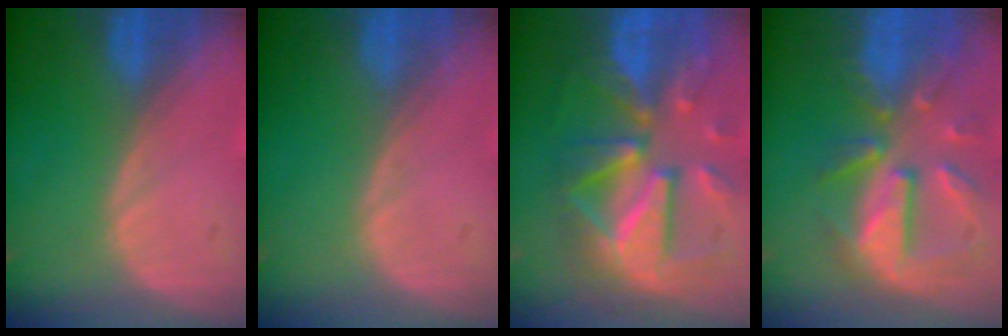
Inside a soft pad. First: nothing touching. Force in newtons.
{"total": 0.0}
{"total": 12.3, "press": 12.3, "slide": 1.1}
{"total": 10.3, "press": 9.2, "slide": 4.5}